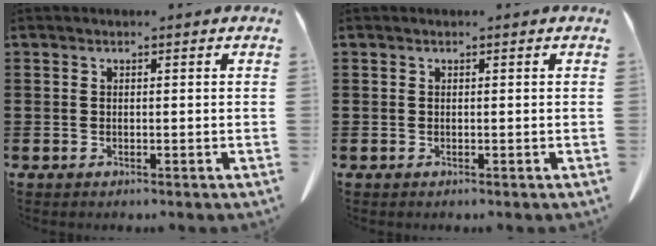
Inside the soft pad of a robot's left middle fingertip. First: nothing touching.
{"total": 0.0}